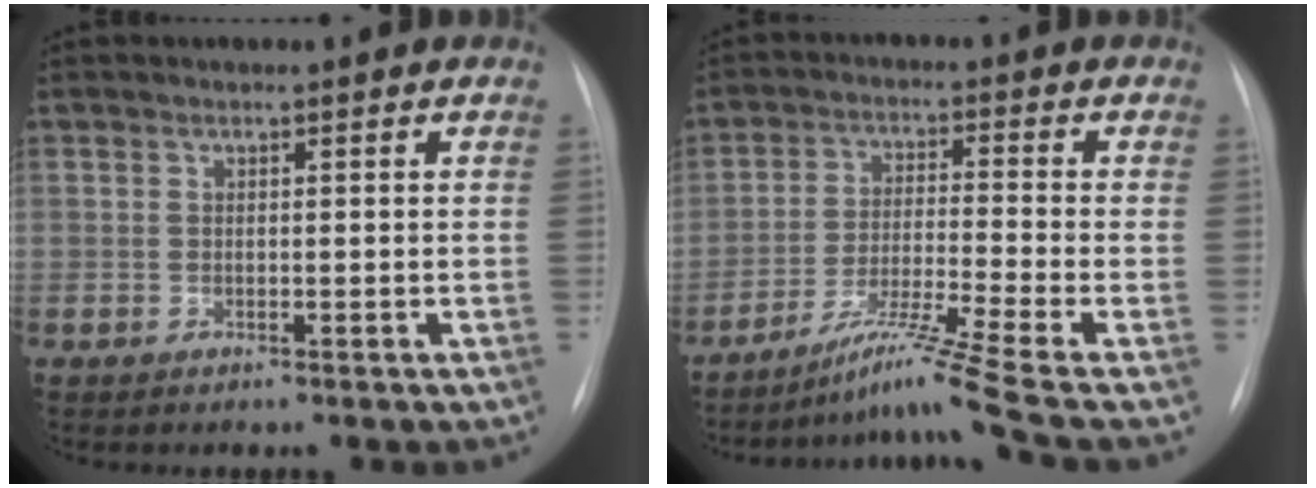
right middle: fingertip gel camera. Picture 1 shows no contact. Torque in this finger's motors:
{"motor_torque": [-0.30, -0.54, -0.04, 0.04]}